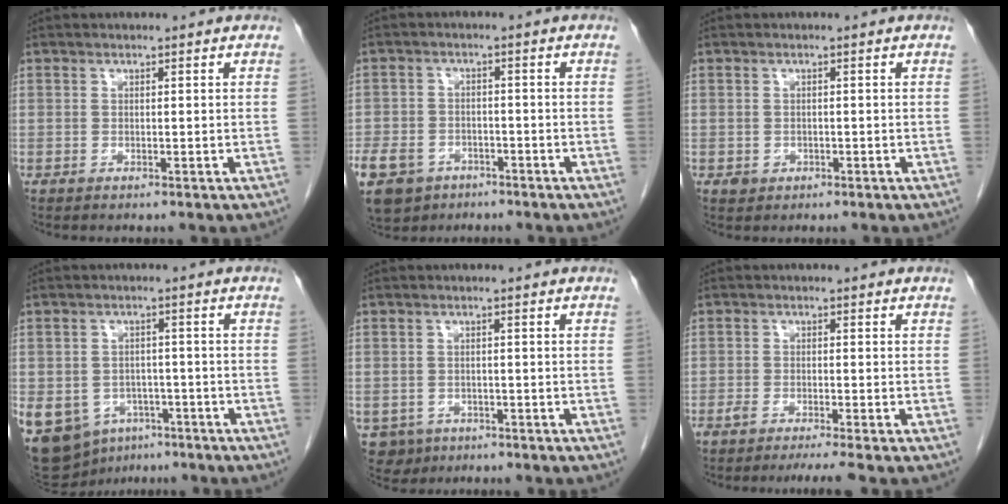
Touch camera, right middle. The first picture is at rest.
{"total": 12.7, "force": [-7.5, 8.9, 5.0], "torque": [-0.144, -0.003, -0.117]}
{"total": 1.3, "force": [-0.5, 1.2, 0.3], "torque": [-0.003, 0.004, -0.002]}
{"total": 20.4, "force": [-9.6, 15.8, 8.8], "torque": [-0.266, -0.001, -0.127]}
{"total": 4.1, "force": [-2.4, 3.3, 0.6], "torque": [-0.009, 0.003, -0.033]}
{"total": 4.3, "force": [-3.4, -0.5, 2.6], "torque": [-0.040, -0.007, -0.055]}